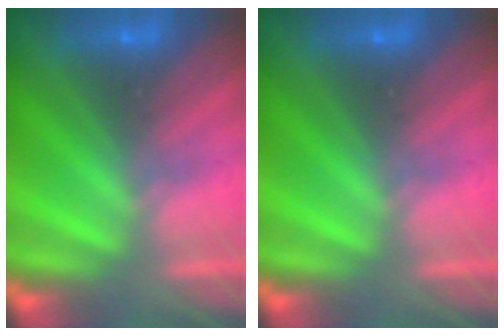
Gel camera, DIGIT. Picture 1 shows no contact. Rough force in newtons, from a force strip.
{"total": 0.0}